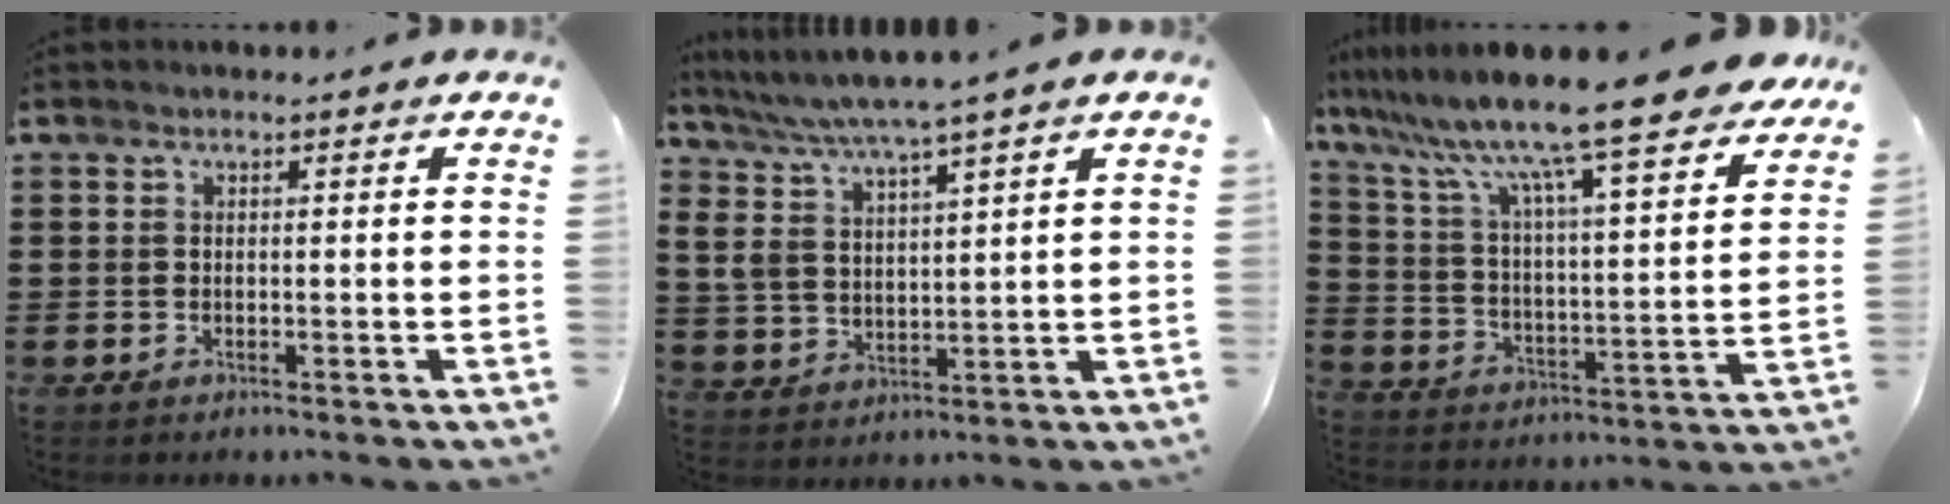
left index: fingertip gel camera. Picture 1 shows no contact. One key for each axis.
{"total": 5.8, "fx": 4.6, "fy": 0.4, "fz": 3.6, "tx": -0.086, "ty": -0.026, "tz": 0.077}
{"total": 13.1, "fx": 11.1, "fy": 0.0, "fz": 7.1, "tx": -0.167, "ty": -0.074, "tz": 0.182}